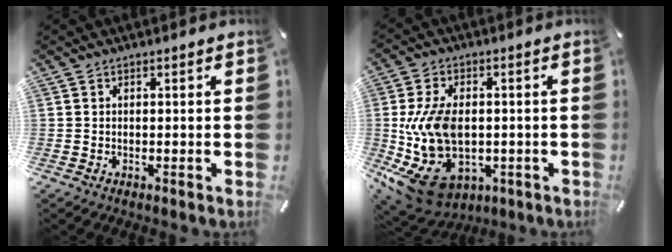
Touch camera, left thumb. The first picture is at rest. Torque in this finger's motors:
{"motor_torque": [2.51, 2.49, 2.18, -0.24, 0.85]}